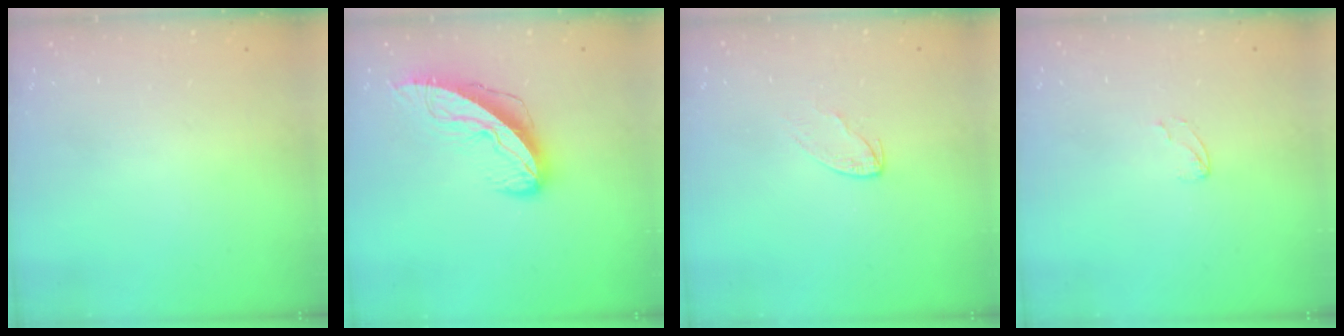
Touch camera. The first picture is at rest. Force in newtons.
{"total": 10.0, "press": 10.0, "slide": 1.2}
{"total": 4.5, "press": 4.5, "slide": 0.4}
{"total": 2.8, "press": 2.8, "slide": 0.3}